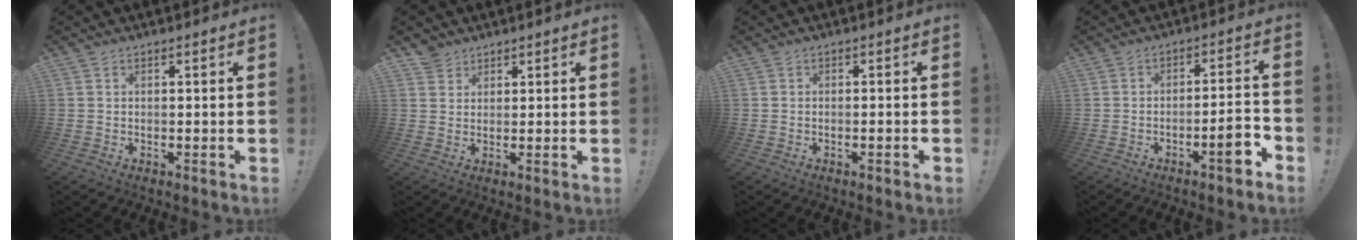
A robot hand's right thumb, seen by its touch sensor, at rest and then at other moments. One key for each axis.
{"total": 3.7, "fx": 3.0, "fy": 2.3, "fz": 0.1, "tx": 0.004, "ty": -0.013, "tz": 0.056}
{"total": 1.1, "fx": -0.7, "fy": -0.2, "fz": 0.8, "tx": -0.011, "ty": 0.000, "tz": -0.012}
{"total": 8.2, "fx": -3.9, "fy": 1.4, "fz": 7.1, "tx": -0.091, "ty": 0.014, "tz": -0.068}